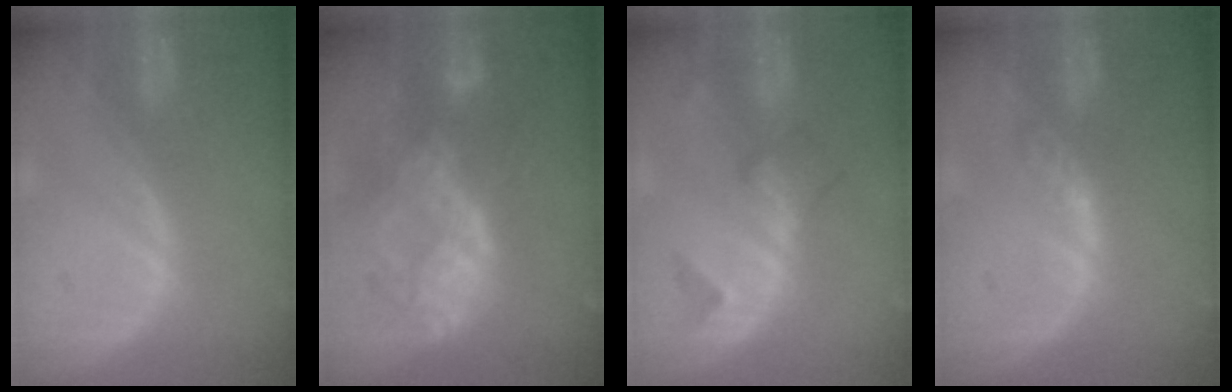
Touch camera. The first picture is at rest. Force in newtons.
{"total": 8.7, "press": 7.5, "slide": 4.3}
{"total": 4.7, "press": 4.7, "slide": 0.1}
{"total": 2.6, "press": 2.3, "slide": 1.3}